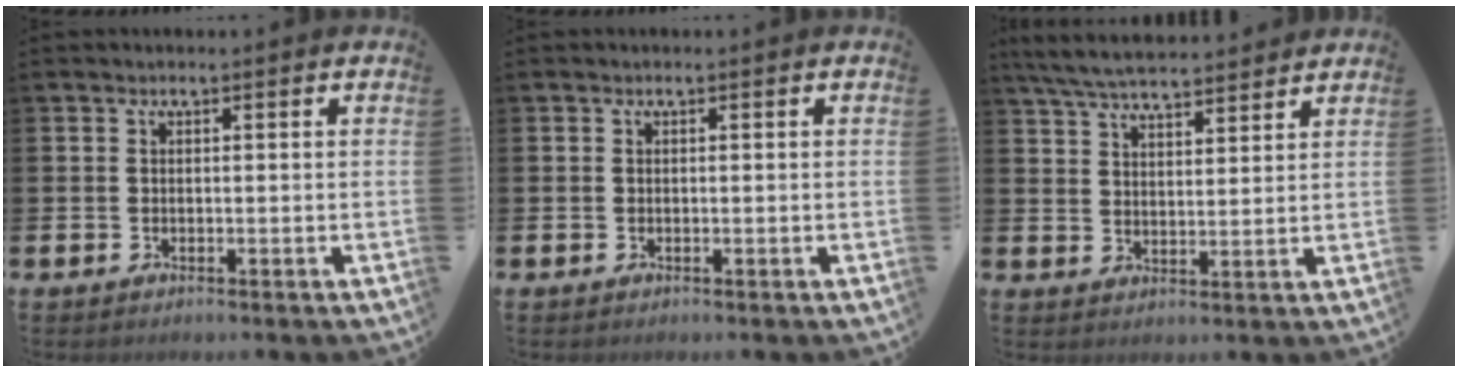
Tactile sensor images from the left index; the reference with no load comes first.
{"total": 0.0}
{"total": 6.1, "force": [5.9, 0.6, 1.4], "torque": [-0.052, -0.025, 0.108]}